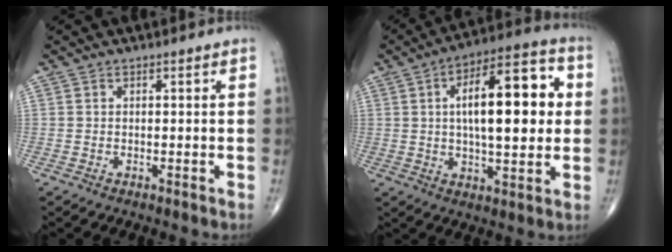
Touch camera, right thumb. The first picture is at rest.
{"total": 19.1, "force": [2.9, 7.4, 17.4], "torque": [-0.240, 0.016, 0.038]}